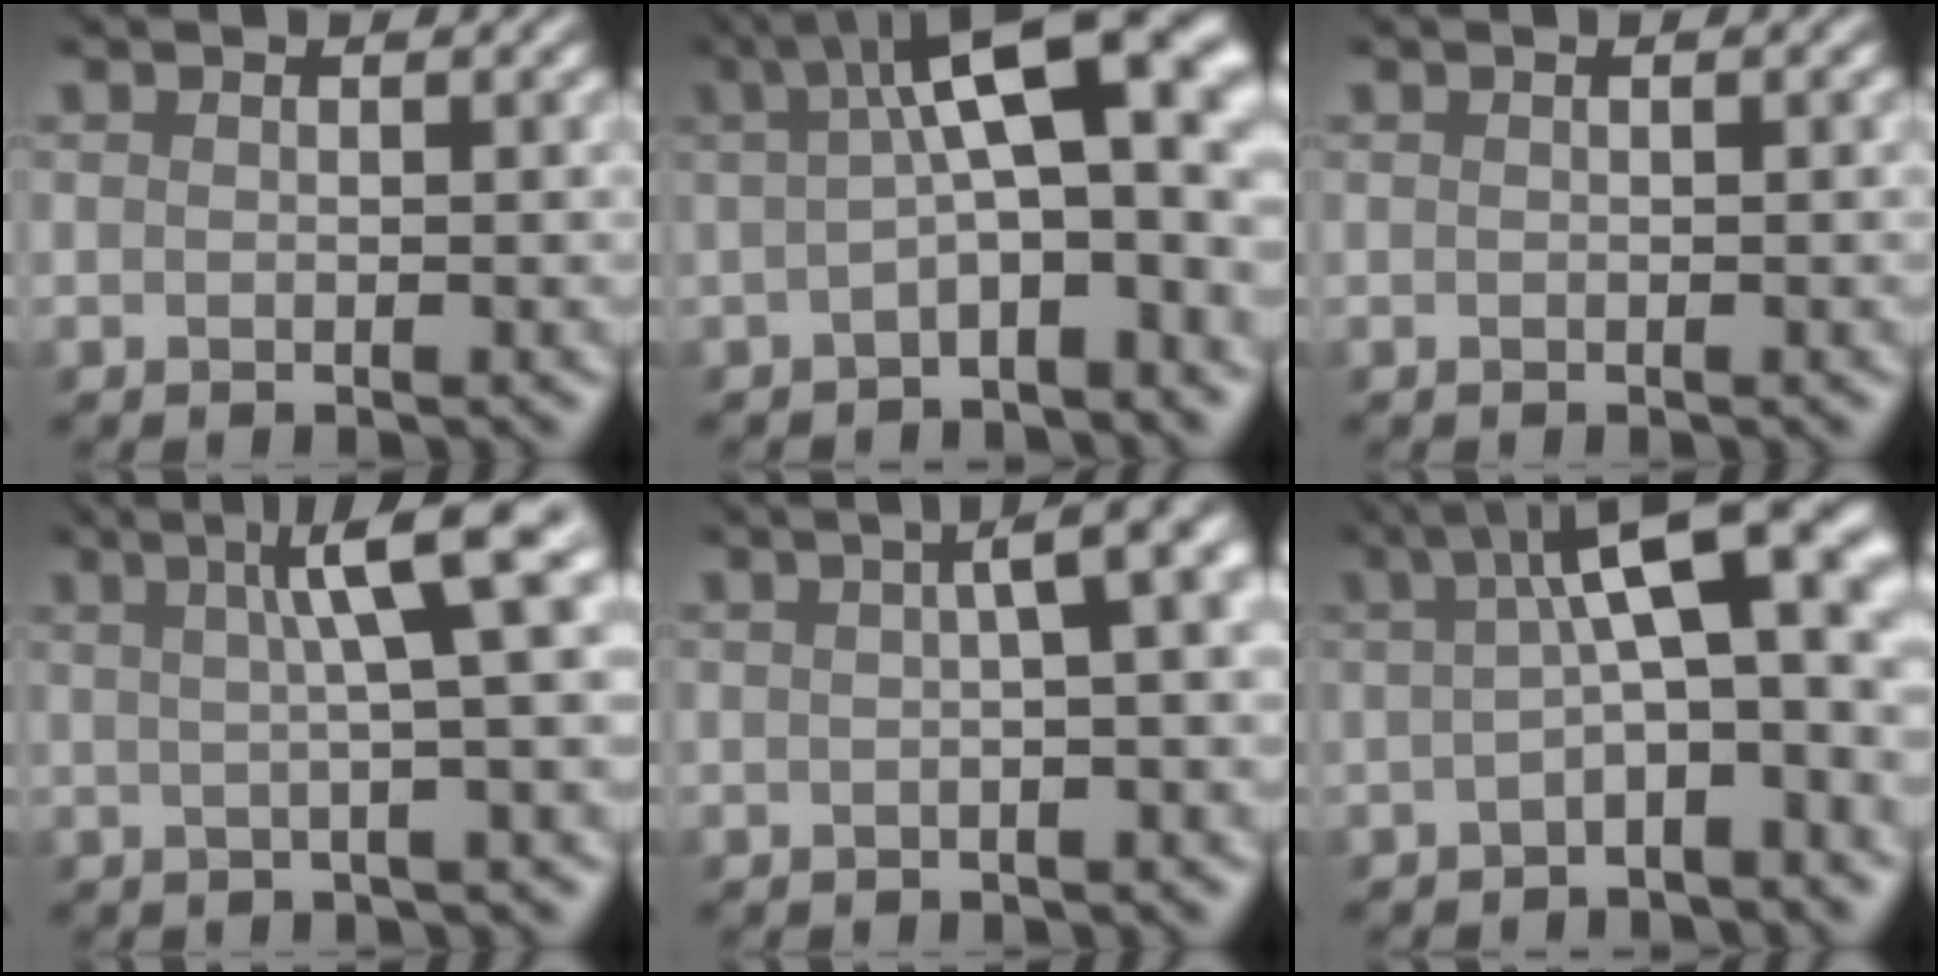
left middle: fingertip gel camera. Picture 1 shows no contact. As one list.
[{"total": 10.7, "force": [1.7, 3.7, 9.9], "torque": [-0.123, 0.024, 0.017]}, {"total": 1.0, "force": [0.4, 0.4, 0.8], "torque": [-0.004, -0.003, -0.001]}, {"total": 6.5, "force": [2.0, 1.2, 6.1], "torque": [-0.070, 0.018, 0.030]}, {"total": 6.5, "force": [1.1, 2.4, 5.9], "torque": [-0.027, 0.032, 0.008]}, {"total": 9.6, "force": [1.6, 3.0, 9.0], "torque": [-0.110, 0.027, 0.016]}]